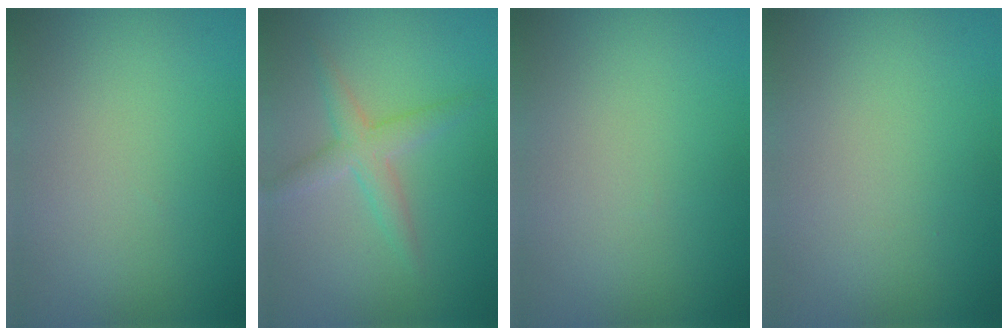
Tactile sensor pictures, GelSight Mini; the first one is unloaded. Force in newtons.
{"total": 2.8, "press": 2.8, "slide": 0.0}
{"total": 0.0}
{"total": 0.0}